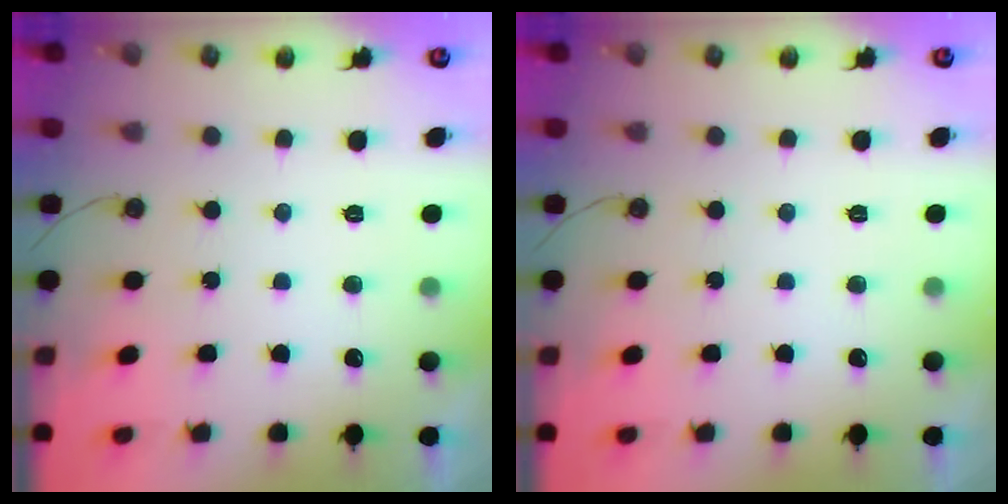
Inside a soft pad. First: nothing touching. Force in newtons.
{"total": 0.0}